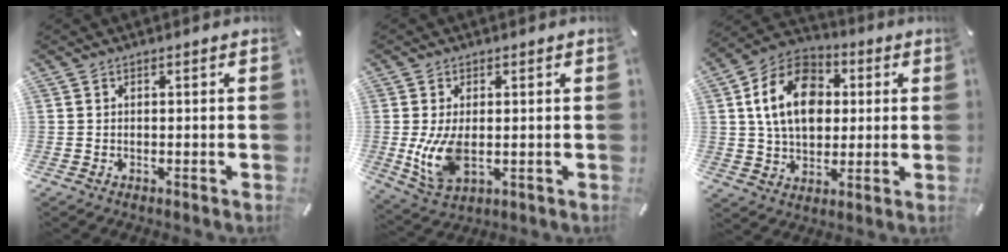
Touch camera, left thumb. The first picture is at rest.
{"total": 8.9, "force": [-0.4, 5.1, 7.3], "torque": [-0.163, -0.010, -0.007]}
{"total": 15.8, "force": [2.6, 11.8, 10.1], "torque": [-0.189, 0.013, 0.042]}